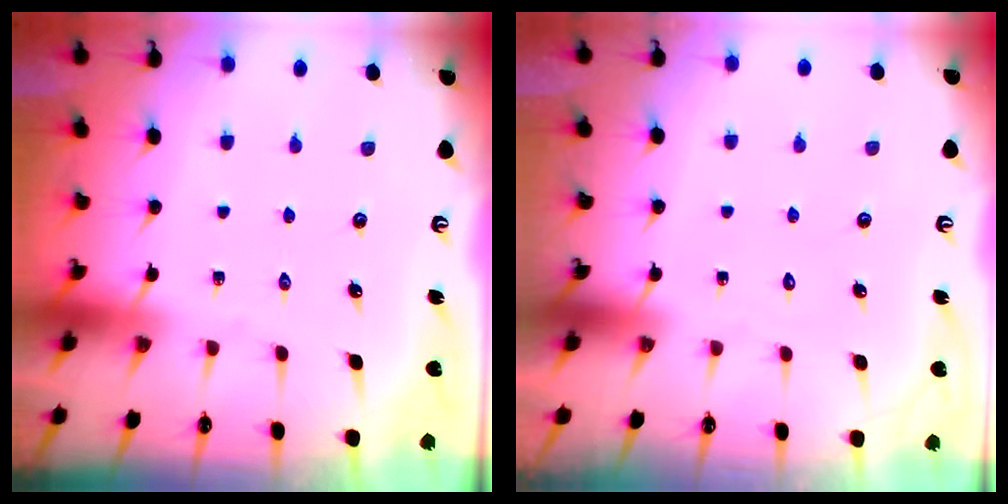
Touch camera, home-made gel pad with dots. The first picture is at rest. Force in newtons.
{"total": 1.7, "press": 1.7, "slide": 0.1}